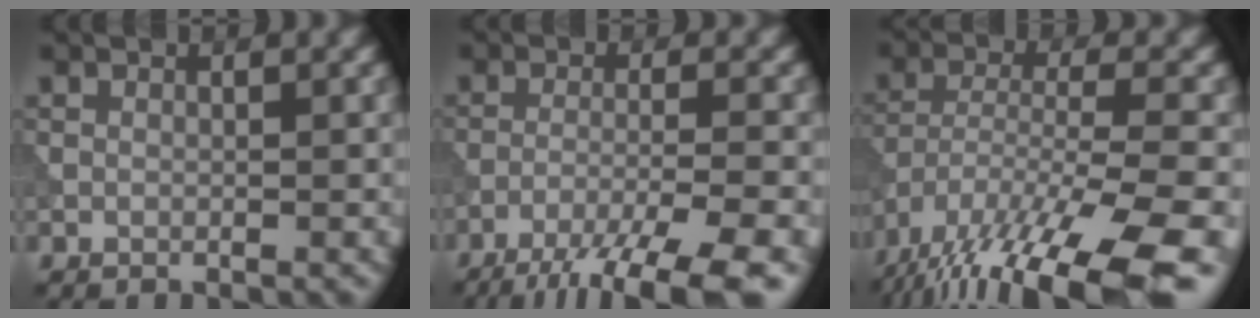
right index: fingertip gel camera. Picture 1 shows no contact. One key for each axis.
{"total": 10.0, "fx": -7.5, "fy": 1.5, "fz": 6.4, "tx": -0.102, "ty": -0.020, "tz": -0.111}
{"total": 16.0, "fx": -11.6, "fy": 4.0, "fz": 10.2, "tx": -0.201, "ty": -0.037, "tz": -0.174}